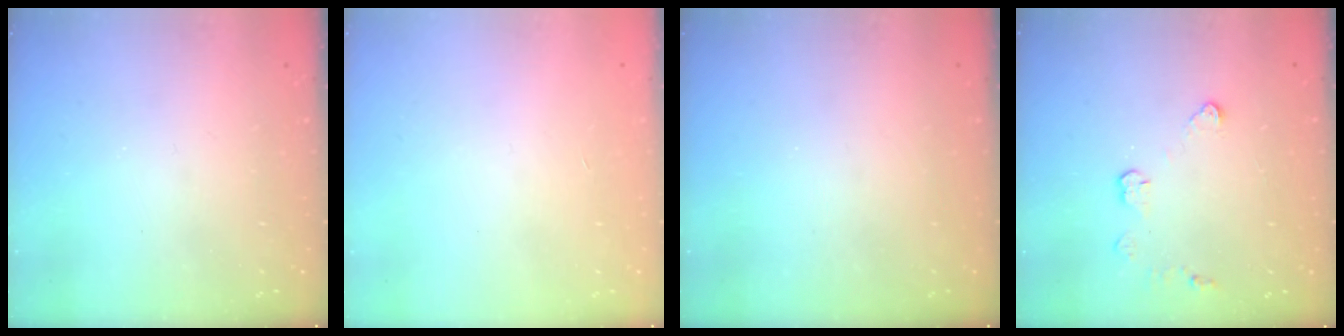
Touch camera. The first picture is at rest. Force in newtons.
{"total": 0.0}
{"total": 0.0}
{"total": 4.5, "press": 4.5, "slide": 0.6}